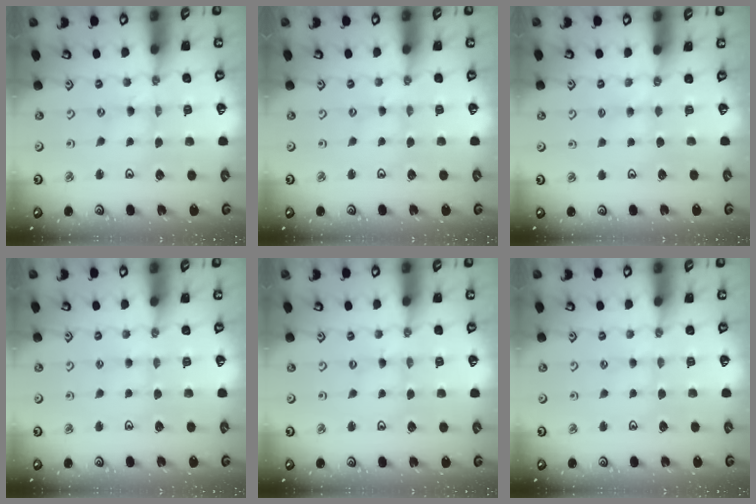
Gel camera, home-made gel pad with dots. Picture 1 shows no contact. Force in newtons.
{"total": 0.8, "press": 0.8, "slide": 0.2}
{"total": 3.6, "press": 3.6, "slide": 0.6}
{"total": 2.1, "press": 2.0, "slide": 0.4}
{"total": 0.0}
{"total": 1.8, "press": 1.7, "slide": 0.4}